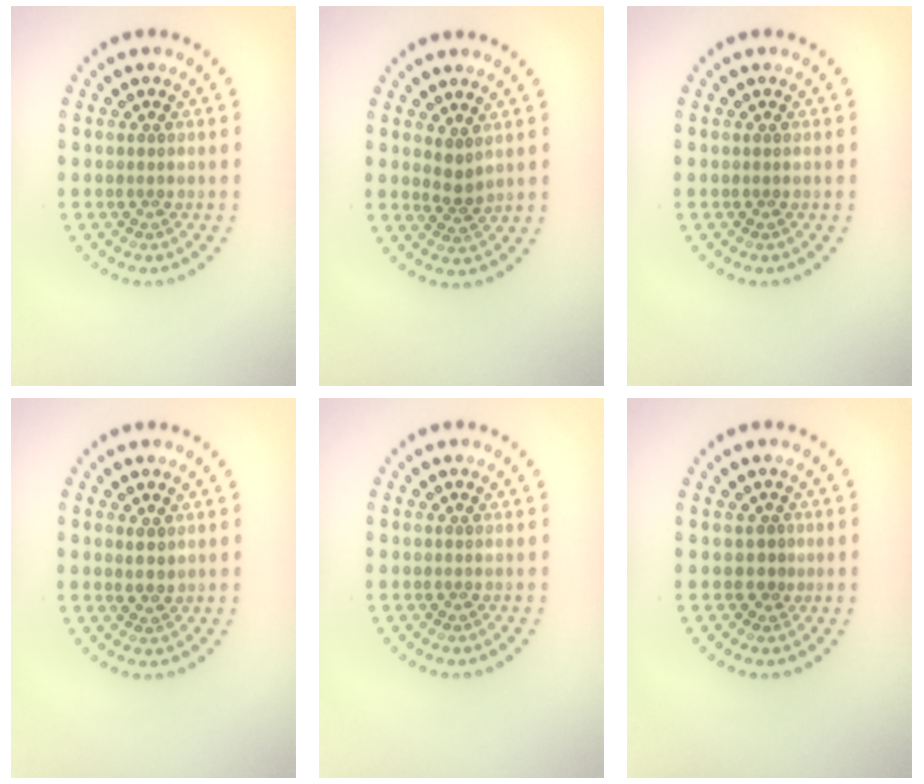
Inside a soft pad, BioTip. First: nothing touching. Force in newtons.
{"total": 1.5, "press": 1.2, "slide": 1.0}
{"total": 0.0}
{"total": 1.4, "press": 1.2, "slide": 0.6}
{"total": 0.0}
{"total": 0.9, "press": 0.6, "slide": 0.6}